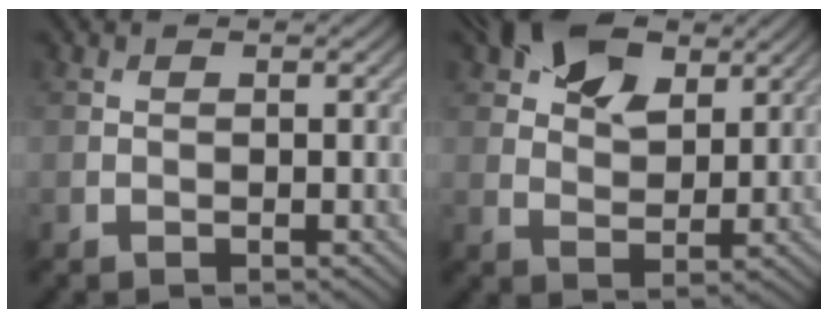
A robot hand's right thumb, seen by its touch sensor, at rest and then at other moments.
{"total": 8.8, "force": [4.9, 5.1, 5.3], "torque": [-0.109, 0.009, 0.088]}